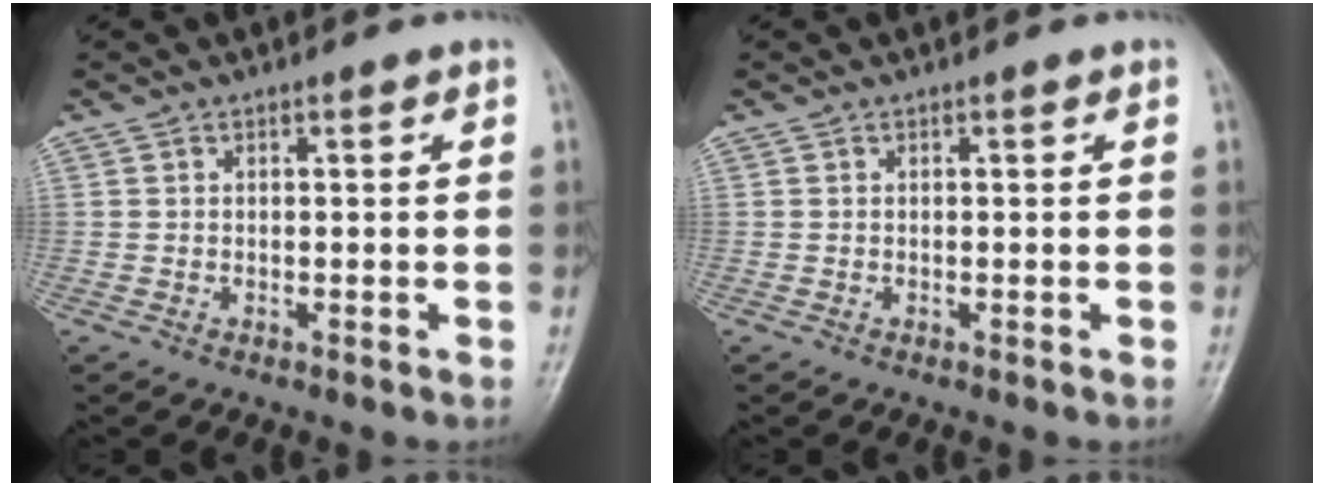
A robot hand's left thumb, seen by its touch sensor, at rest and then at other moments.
{"total": 0.0}